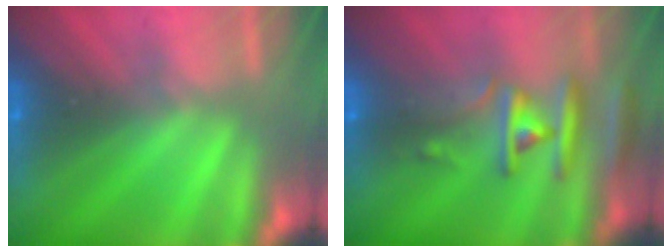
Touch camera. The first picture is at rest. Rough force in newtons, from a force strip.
{"total": 7.8}